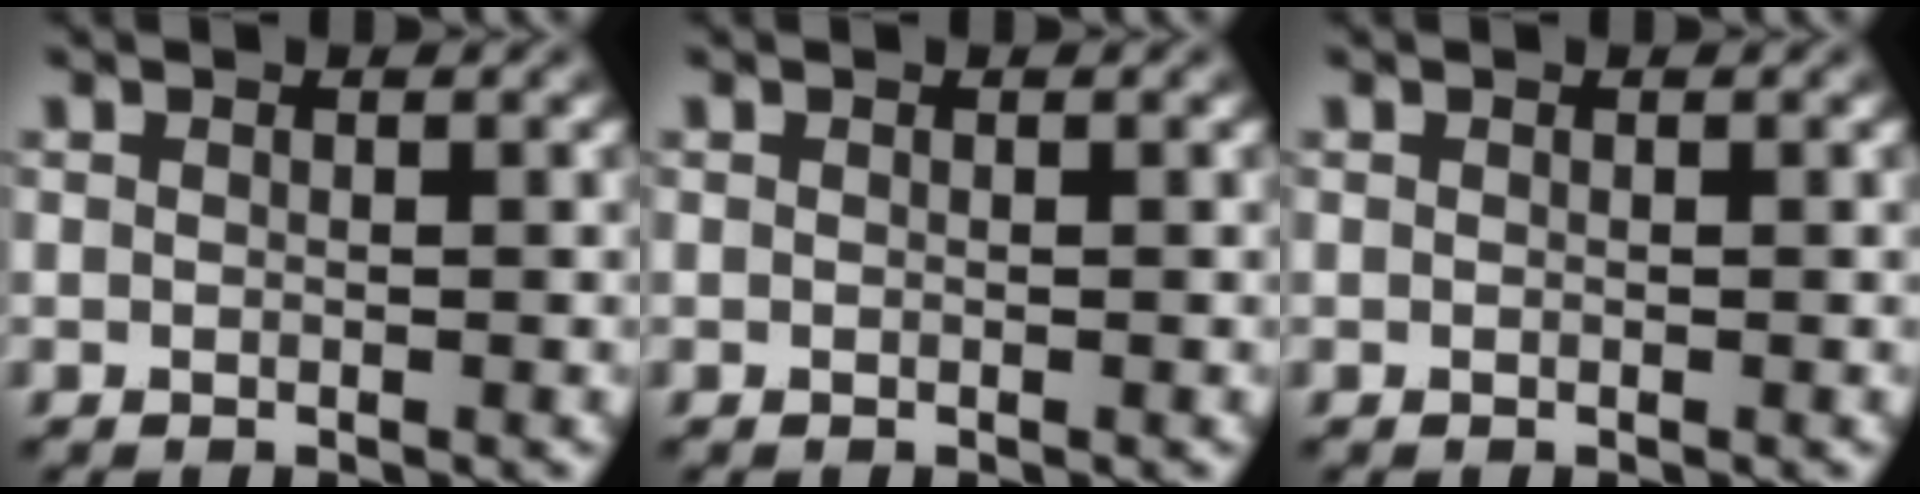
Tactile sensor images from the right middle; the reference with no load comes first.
{"total": 0.0}
{"total": 0.0}